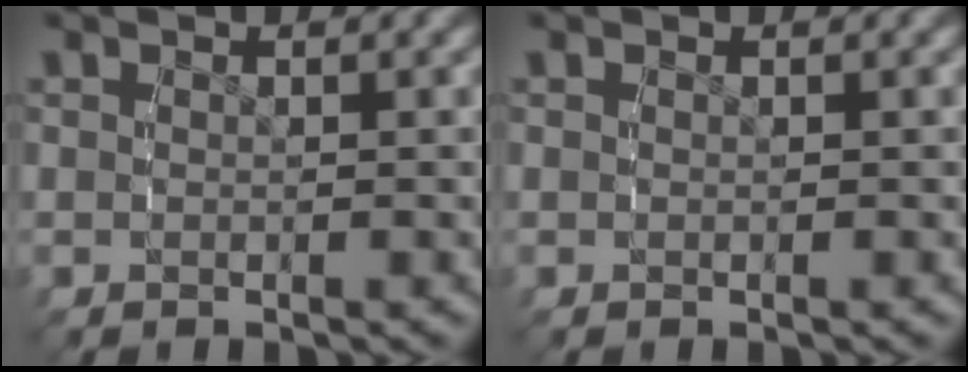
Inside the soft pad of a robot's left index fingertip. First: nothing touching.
{"total": 0.0}